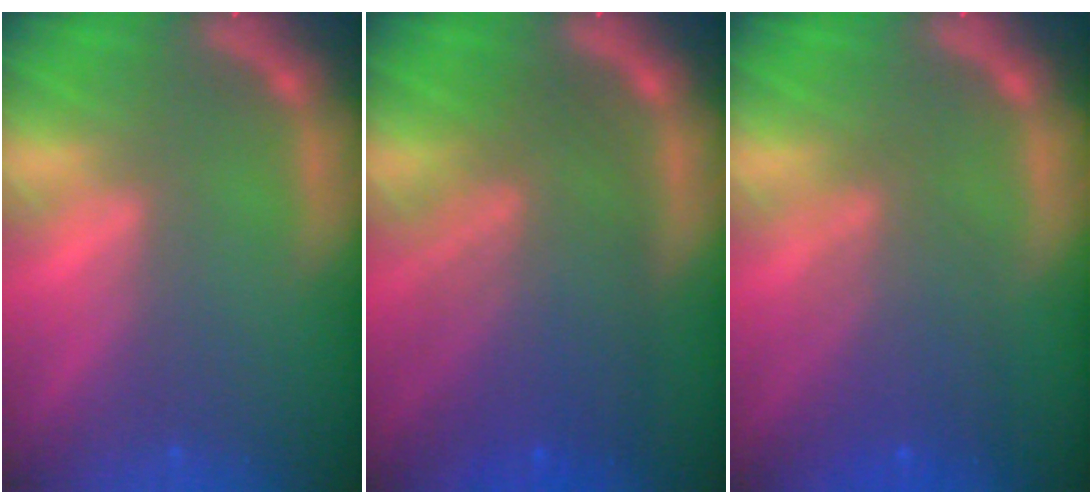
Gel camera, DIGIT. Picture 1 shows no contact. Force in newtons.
{"total": 9.1}
{"total": 5.0}